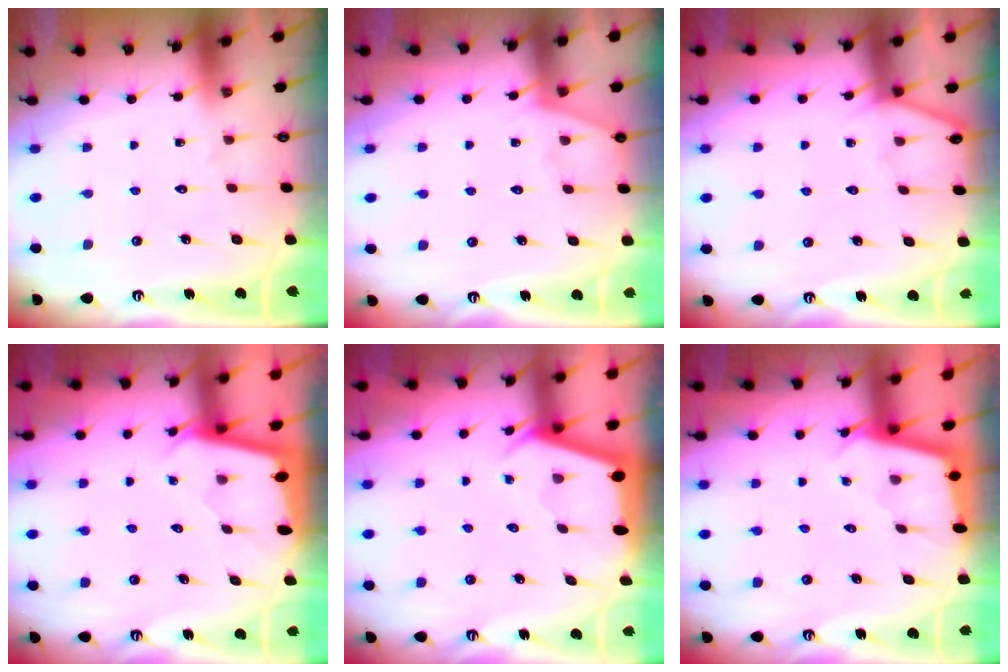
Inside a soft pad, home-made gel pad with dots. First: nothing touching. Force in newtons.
{"total": 5.7, "press": 5.7, "slide": 0.7}
{"total": 3.1, "press": 3.0, "slide": 0.4}
{"total": 1.7, "press": 1.7, "slide": 0.1}
{"total": 2.4, "press": 2.4, "slide": 0.3}
{"total": 2.1, "press": 2.1, "slide": 0.2}